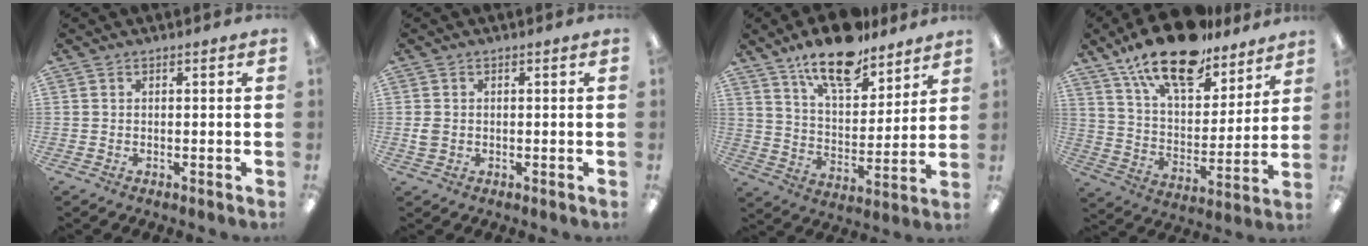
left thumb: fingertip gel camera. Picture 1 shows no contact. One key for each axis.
{"total": 2.3, "fx": 0.0, "fy": 1.9, "fz": 1.2, "tx": -0.013, "ty": 0.002, "tz": -0.001}
{"total": 15.4, "fx": 12.6, "fy": 5.5, "fz": 7.1, "tx": -0.122, "ty": -0.076, "tz": 0.221}
{"total": 19.6, "fx": 15.2, "fy": 7.6, "fz": 9.8, "tx": -0.174, "ty": -0.096, "tz": 0.266}